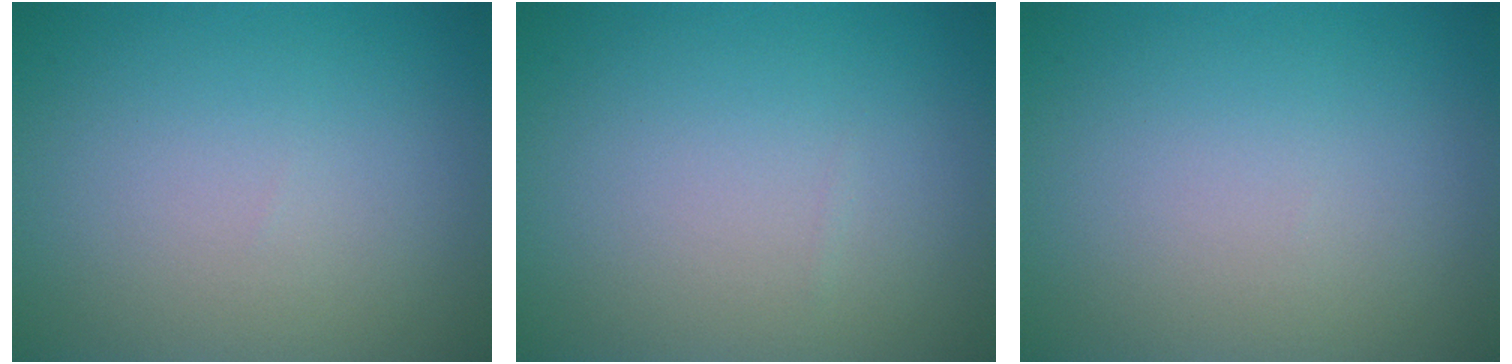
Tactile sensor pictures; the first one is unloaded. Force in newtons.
{"total": 0.0}
{"total": 0.0}